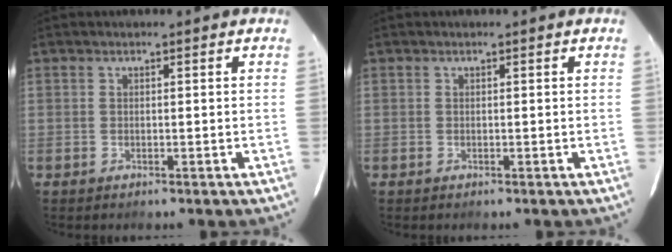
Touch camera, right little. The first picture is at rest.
{"total": 0.0}